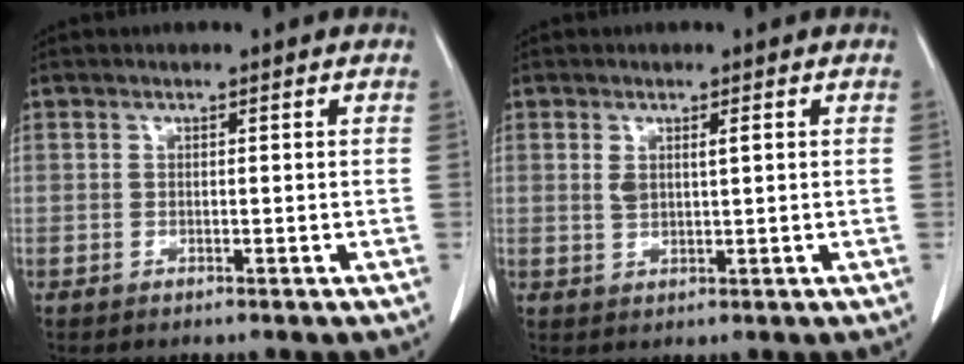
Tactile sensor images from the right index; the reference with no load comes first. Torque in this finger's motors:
{"motor_torque": [0.05, 0.09, 0.09, 0.02]}